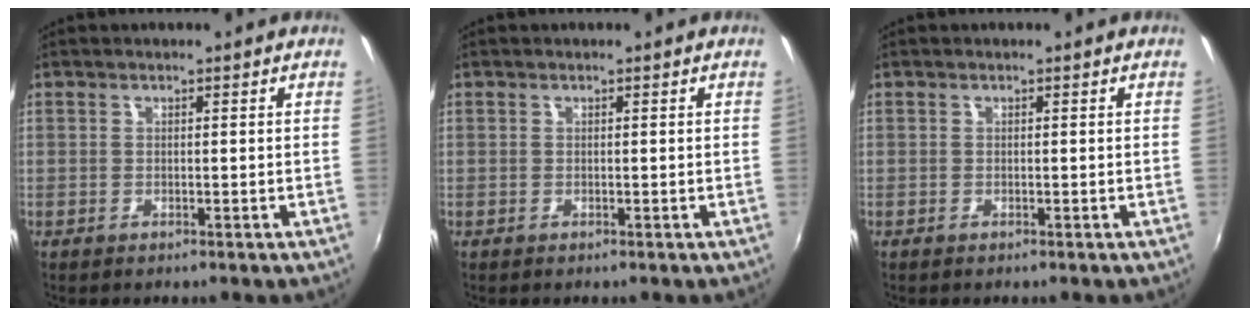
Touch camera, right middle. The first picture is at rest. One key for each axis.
{"total": 0.0}
{"total": 0.0}